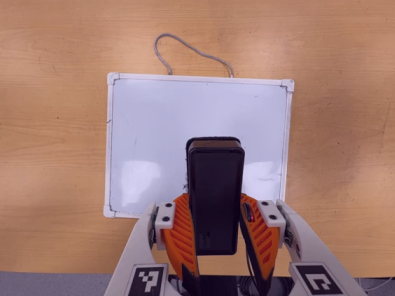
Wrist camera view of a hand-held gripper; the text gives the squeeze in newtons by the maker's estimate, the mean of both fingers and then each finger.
{"total": 6.2, "left": 5.5, "right": 6.9}